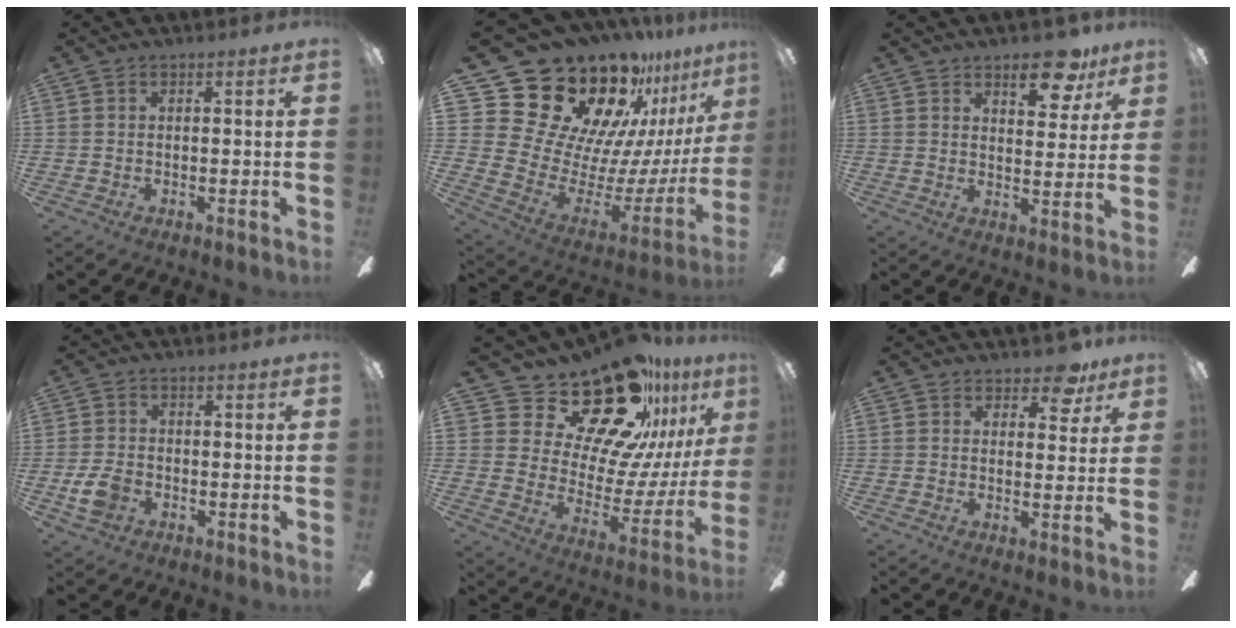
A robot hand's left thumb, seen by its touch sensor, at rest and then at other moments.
{"total": 28.3, "force": [19.5, 15.5, 13.5], "torque": [-0.212, -0.180, 0.400]}
{"total": 11.4, "force": [7.5, 5.1, 6.9], "torque": [-0.072, -0.036, 0.122]}
{"total": 6.1, "force": [-2.2, 4.1, 3.8], "torque": [-0.084, 0.009, -0.041]}
{"total": 24.6, "force": [19.2, 10.2, 11.6], "torque": [-0.172, -0.137, 0.339]}
{"total": 7.0, "force": [5.1, 3.5, 3.4], "torque": [-0.031, -0.022, 0.085]}